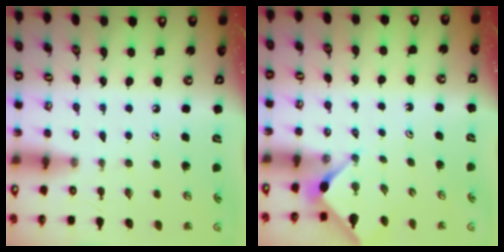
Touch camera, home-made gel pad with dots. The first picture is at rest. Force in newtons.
{"total": 2.8, "press": 2.8, "slide": 0.4}